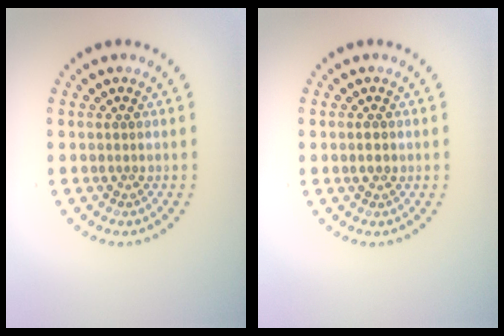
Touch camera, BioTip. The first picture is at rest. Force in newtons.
{"total": 1.0, "press": 1.0, "slide": 0.1}